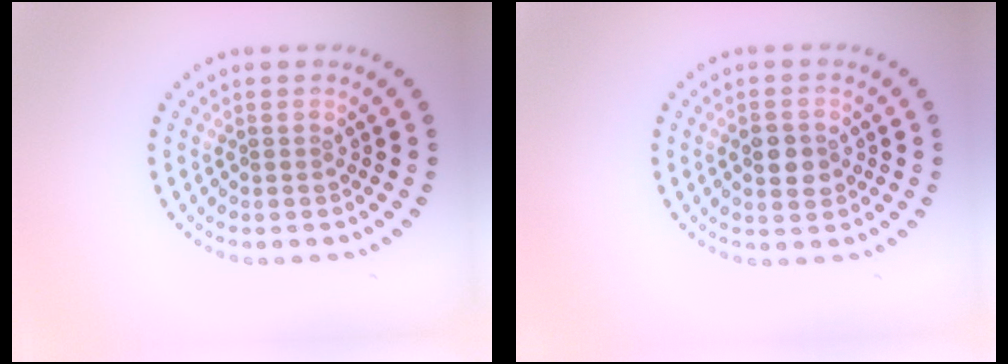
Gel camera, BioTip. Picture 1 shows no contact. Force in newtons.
{"total": 2.5, "press": 2.5, "slide": 0.2}